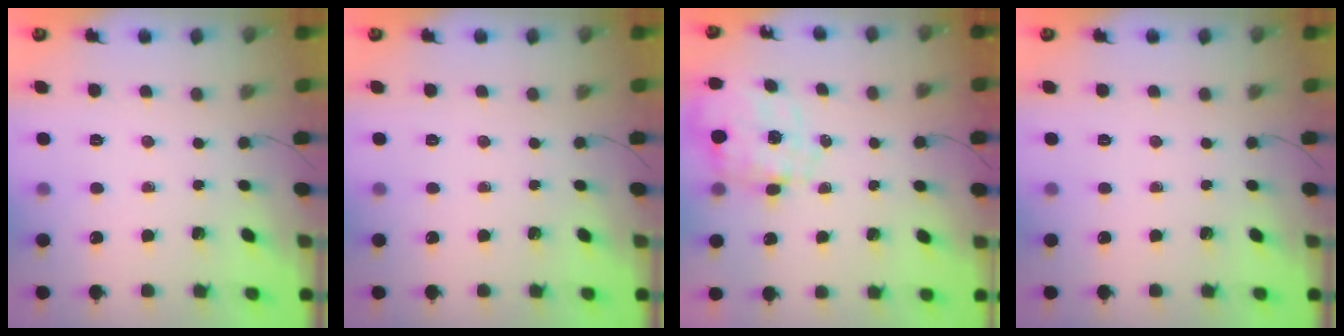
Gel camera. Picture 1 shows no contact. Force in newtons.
{"total": 0.0}
{"total": 2.8, "press": 2.6, "slide": 1.0}
{"total": 0.0}